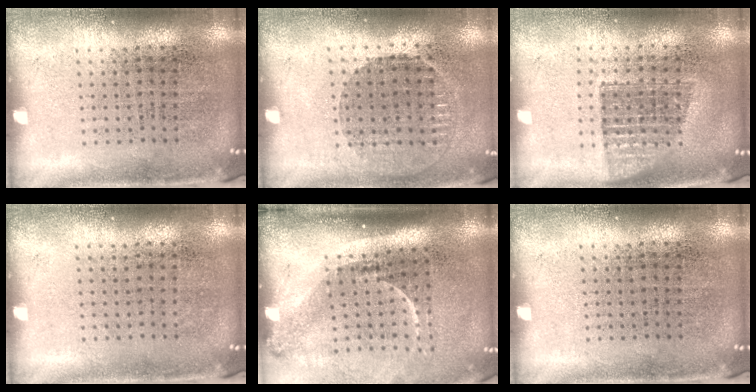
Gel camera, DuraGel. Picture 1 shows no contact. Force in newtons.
{"total": 1.0, "press": 0.9, "slide": 0.4}
{"total": 1.3, "press": 1.1, "slide": 0.6}
{"total": 0.0}
{"total": 2.3, "press": 1.5, "slide": 1.7}
{"total": 0.0}